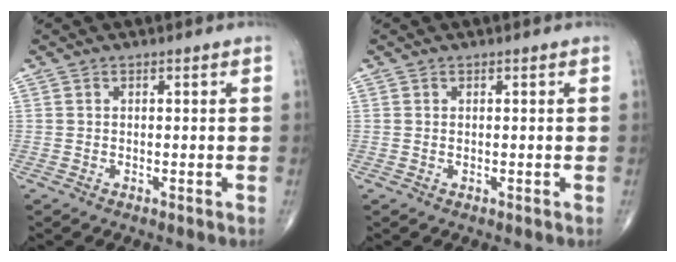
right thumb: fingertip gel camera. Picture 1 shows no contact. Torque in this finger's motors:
{"motor_torque": [-0.26, 0.03, -0.07, 0.19, 0.04]}